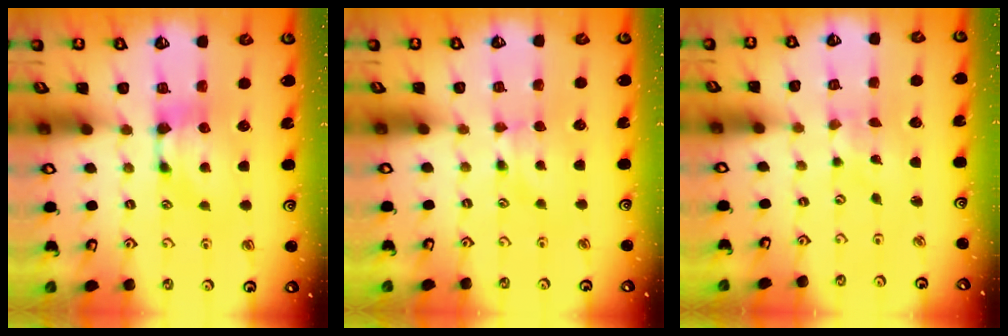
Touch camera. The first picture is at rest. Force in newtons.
{"total": 0.9, "press": 0.8, "slide": 0.5}
{"total": 6.0, "press": 6.0, "slide": 0.6}